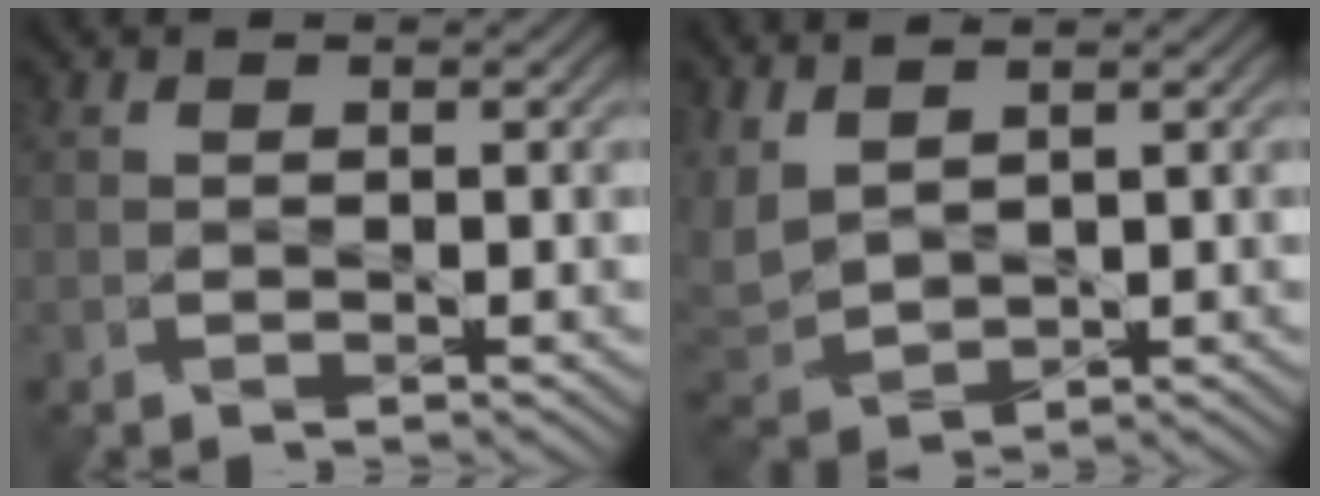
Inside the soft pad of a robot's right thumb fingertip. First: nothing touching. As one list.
[{"total": 5.3, "force": [2.8, 2.6, 3.7], "torque": [-0.125, 0.007, 0.060]}]